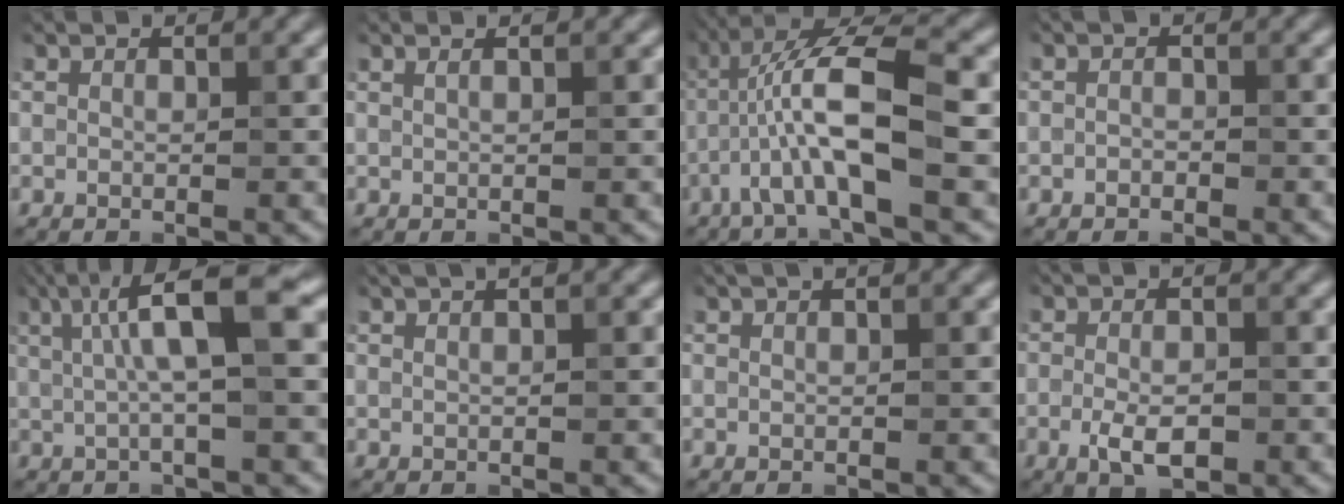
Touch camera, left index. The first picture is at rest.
{"total": 1.4, "force": [0.8, 0.5, 1.0], "torque": [-0.005, -0.001, 0.002]}
{"total": 8.2, "force": [-1.7, 1.7, 7.8], "torque": [-0.149, 0.024, -0.037]}
{"total": 0.7, "force": [-0.4, 0.5, 0.4], "torque": [-0.006, -0.001, -0.008]}
{"total": 7.3, "force": [1.9, 1.4, 6.9], "torque": [-0.109, 0.014, 0.024]}
{"total": 3.4, "force": [2.0, 1.3, 2.3], "torque": [-0.016, 0.011, 0.011]}
{"total": 1.3, "force": [0.9, 0.2, 0.9], "torque": [-0.015, -0.002, 0.011]}
{"total": 3.2, "force": [-1.1, 1.3, 2.7], "torque": [-0.051, -0.005, -0.019]}